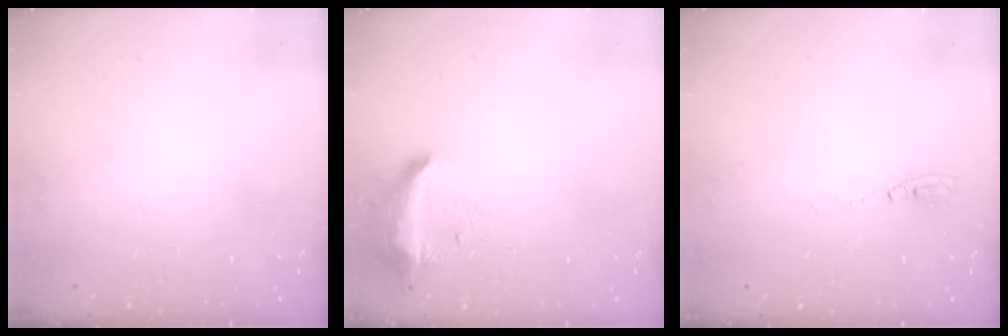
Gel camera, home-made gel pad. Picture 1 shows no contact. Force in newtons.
{"total": 8.6, "press": 8.6, "slide": 1.1}
{"total": 3.4, "press": 2.9, "slide": 1.7}